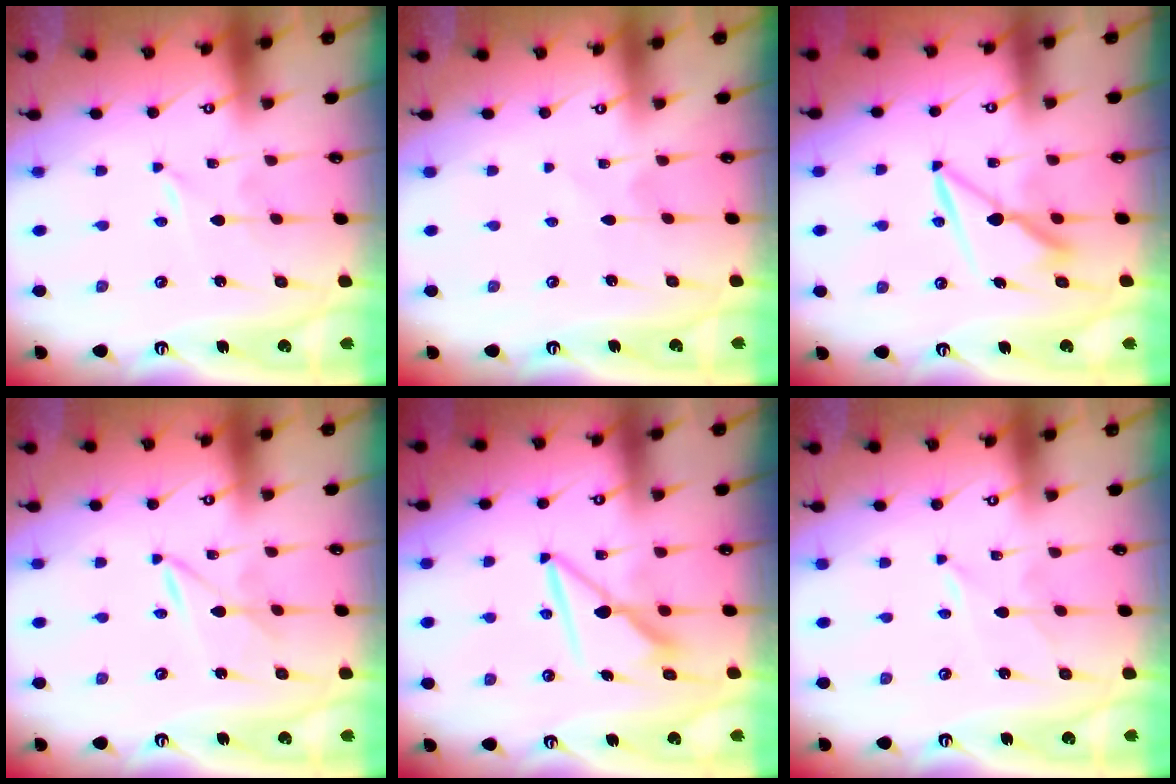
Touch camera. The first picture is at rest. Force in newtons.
{"total": 2.3, "press": 2.3, "slide": 0.2}
{"total": 8.7, "press": 8.7, "slide": 0.5}
{"total": 1.6, "press": 1.6, "slide": 0.1}
{"total": 7.9, "press": 7.9, "slide": 0.2}
{"total": 1.7, "press": 1.7, "slide": 0.2}